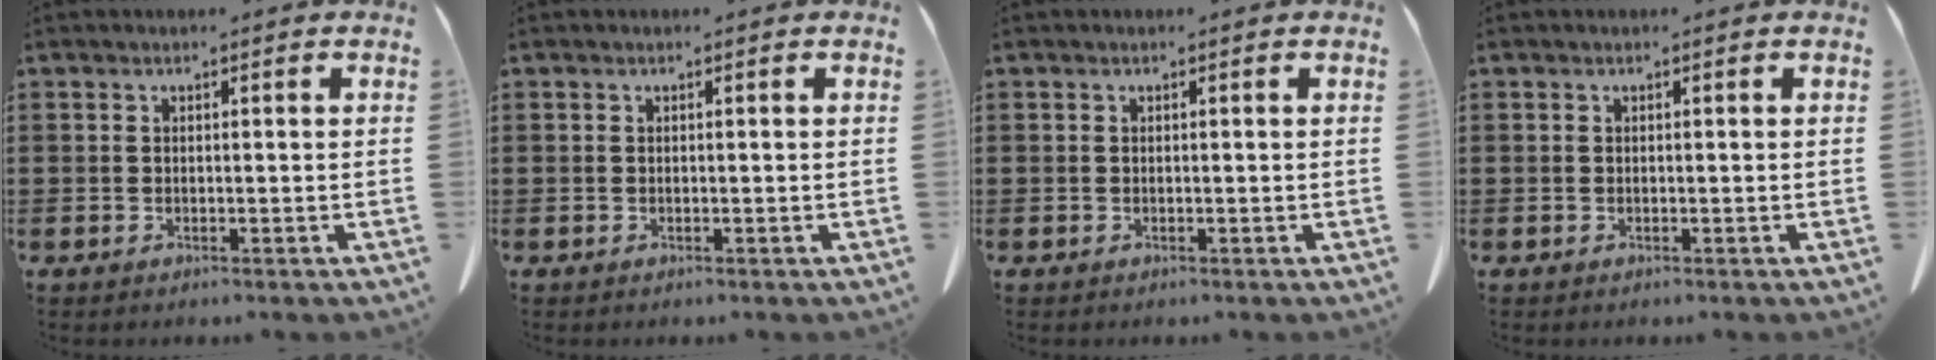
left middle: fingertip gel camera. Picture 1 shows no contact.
{"total": 0.0}
{"total": 0.0}
{"total": 0.0}